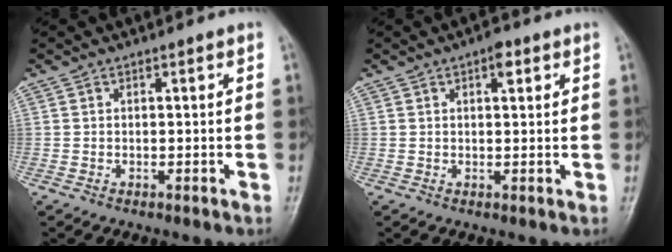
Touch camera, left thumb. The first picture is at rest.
{"total": 2.8, "force": [1.4, 1.3, 2.1], "torque": [-0.022, -0.001, 0.016]}